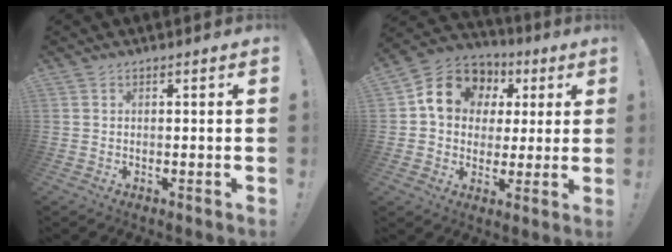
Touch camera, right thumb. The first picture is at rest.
{"total": 15.1, "force": [5.4, 12.1, 7.4], "torque": [-0.105, -0.014, 0.105]}